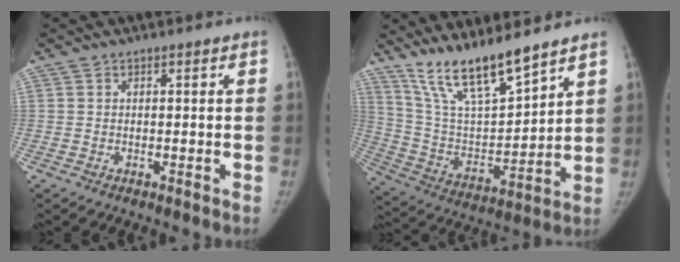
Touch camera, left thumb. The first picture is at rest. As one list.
[{"total": 15.4, "force": [12.4, 2.8, 8.6], "torque": [-0.139, -0.071, 0.244]}]